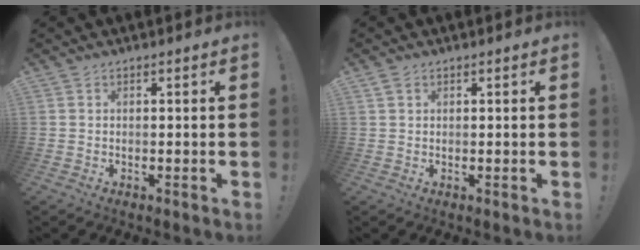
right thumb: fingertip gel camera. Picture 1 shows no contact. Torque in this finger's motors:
{"motor_torque": [-0.02, -0.05, 0.13, 0.01, 0.00]}